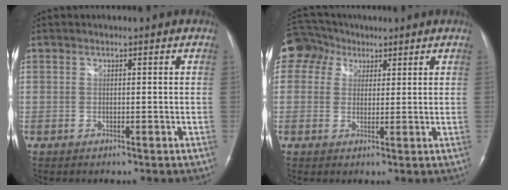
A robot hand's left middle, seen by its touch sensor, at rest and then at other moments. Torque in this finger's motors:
{"motor_torque": [0.10, -0.04, -0.05, 0.00]}